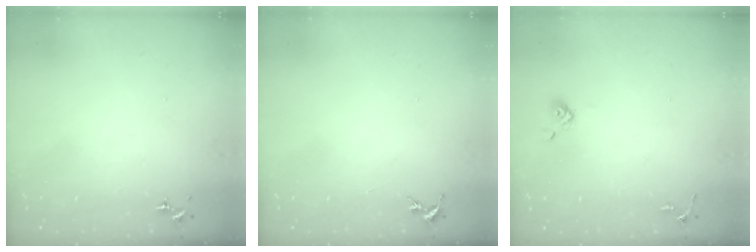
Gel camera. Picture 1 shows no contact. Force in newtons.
{"total": 0.0}
{"total": 3.9, "press": 3.6, "slide": 1.5}